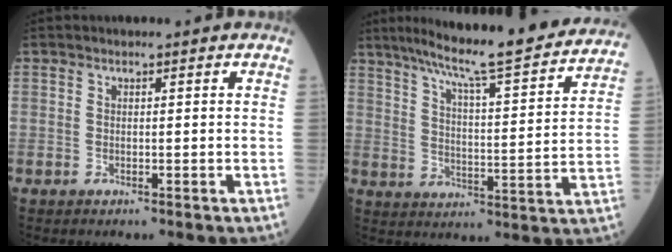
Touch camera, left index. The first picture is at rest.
{"total": 23.6, "force": [20.4, 1.3, 11.8], "torque": [-0.185, -0.016, 0.276]}